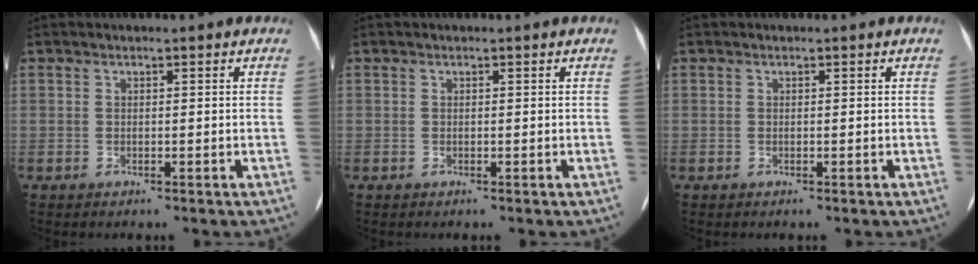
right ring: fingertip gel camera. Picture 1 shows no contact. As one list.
[{"total": 0.0}, {"total": 0.0}]